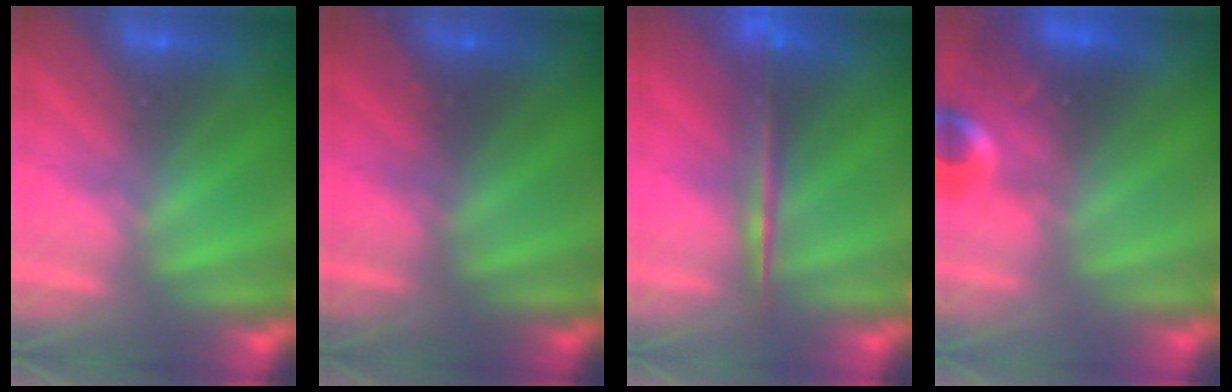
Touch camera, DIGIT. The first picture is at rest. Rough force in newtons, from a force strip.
{"total": 2.3}
{"total": 5.7}
{"total": 8.0}